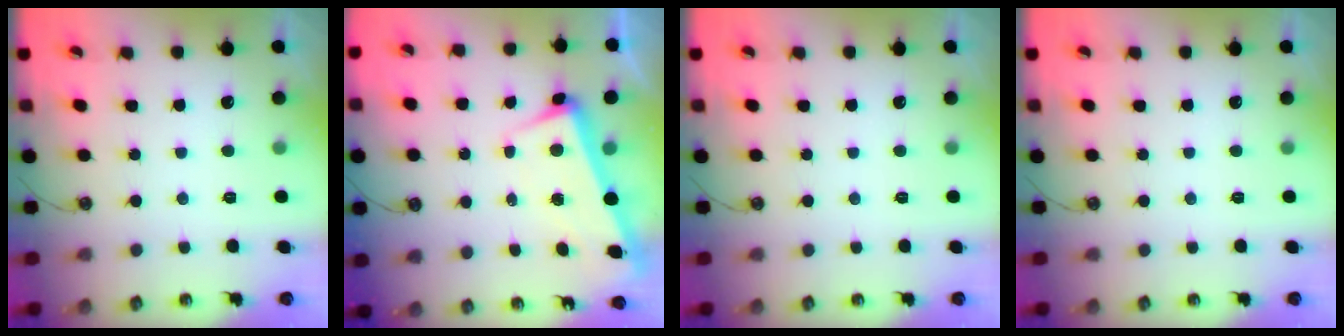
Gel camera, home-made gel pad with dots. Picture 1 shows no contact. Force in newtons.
{"total": 2.0, "press": 1.6, "slide": 1.1}
{"total": 0.0}
{"total": 0.0}